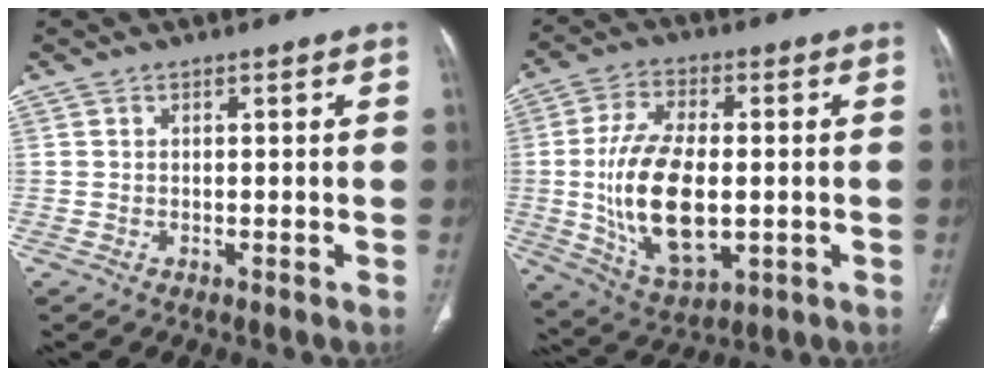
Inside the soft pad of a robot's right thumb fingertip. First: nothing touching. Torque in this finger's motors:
{"motor_torque": [-0.23, 1.34, 0.95, 0.74, 0.17]}